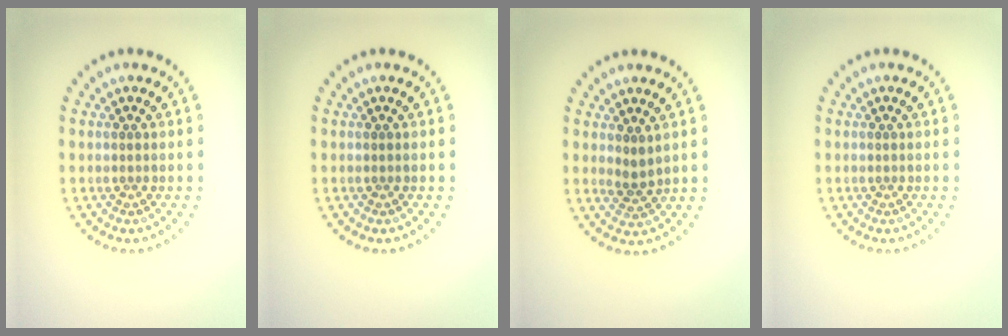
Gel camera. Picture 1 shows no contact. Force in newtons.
{"total": 0.0}
{"total": 1.5, "press": 1.3, "slide": 0.9}
{"total": 0.0}